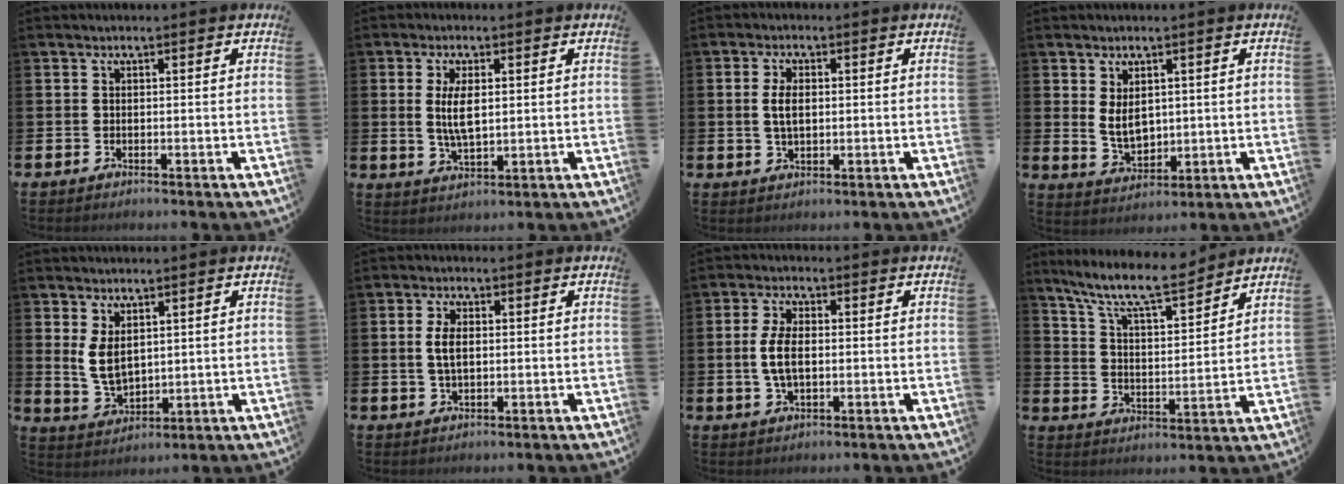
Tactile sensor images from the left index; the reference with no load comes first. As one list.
[{"total": 5.0, "force": [1.2, 2.0, 4.4], "torque": [-0.067, -0.005, 0.015]}, {"total": 3.4, "force": [0.6, 1.8, 2.8], "torque": [-0.042, 0.001, 0.005]}, {"total": 4.2, "force": [1.7, 2.4, 3.0], "torque": [-0.038, -0.006, 0.025]}, {"total": 4.7, "force": [2.1, 2.5, 3.3], "torque": [-0.054, -0.006, 0.036]}, {"total": 3.5, "force": [0.6, 1.9, 2.9], "torque": [-0.044, 0.002, 0.006]}, {"total": 5.3, "force": [0.3, 2.7, 4.6], "torque": [-0.096, 0.002, -0.001]}, {"total": 10.1, "force": [8.9, 1.8, 4.4], "torque": [-0.106, -0.052, 0.155]}]